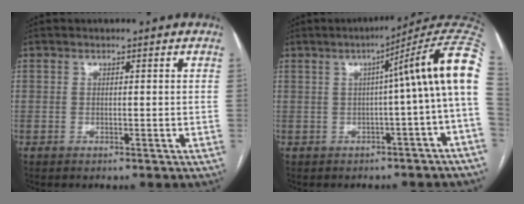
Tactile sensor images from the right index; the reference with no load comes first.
{"total": 11.6, "force": [0.6, -1.0, 11.6], "torque": [-0.136, 0.036, -0.001]}